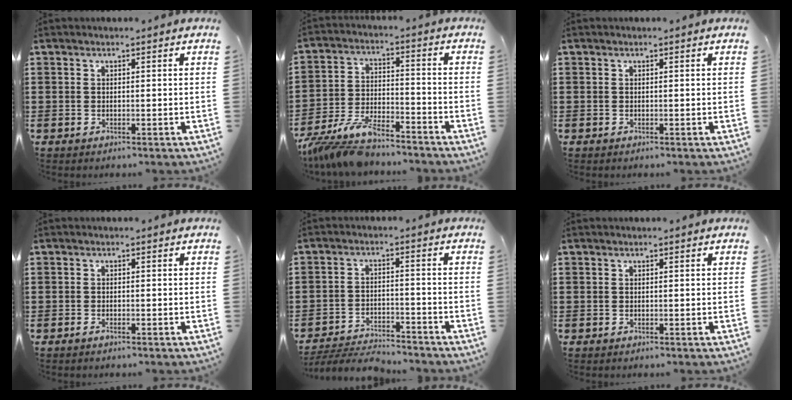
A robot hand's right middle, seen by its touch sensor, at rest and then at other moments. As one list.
[{"total": 9.4, "force": [-8.4, 1.9, 3.8], "torque": [-0.094, 0.004, -0.167]}, {"total": 0.0}, {"total": 0.8, "force": [-0.6, 0.1, 0.4], "torque": [-0.013, -0.007, -0.011]}, {"total": 4.4, "force": [-4.3, 0.5, 0.8], "torque": [-0.015, 0.005, -0.089]}, {"total": 0.0}]